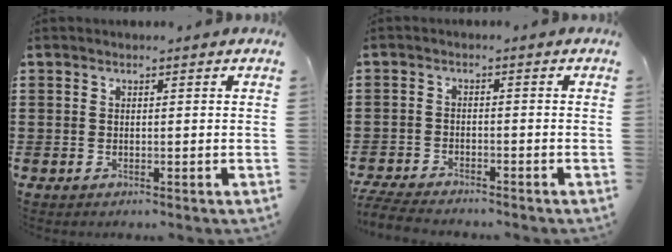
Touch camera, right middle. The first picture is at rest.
{"total": 3.7, "force": [-3.6, 0.4, 0.8], "torque": [-0.029, -0.006, -0.077]}